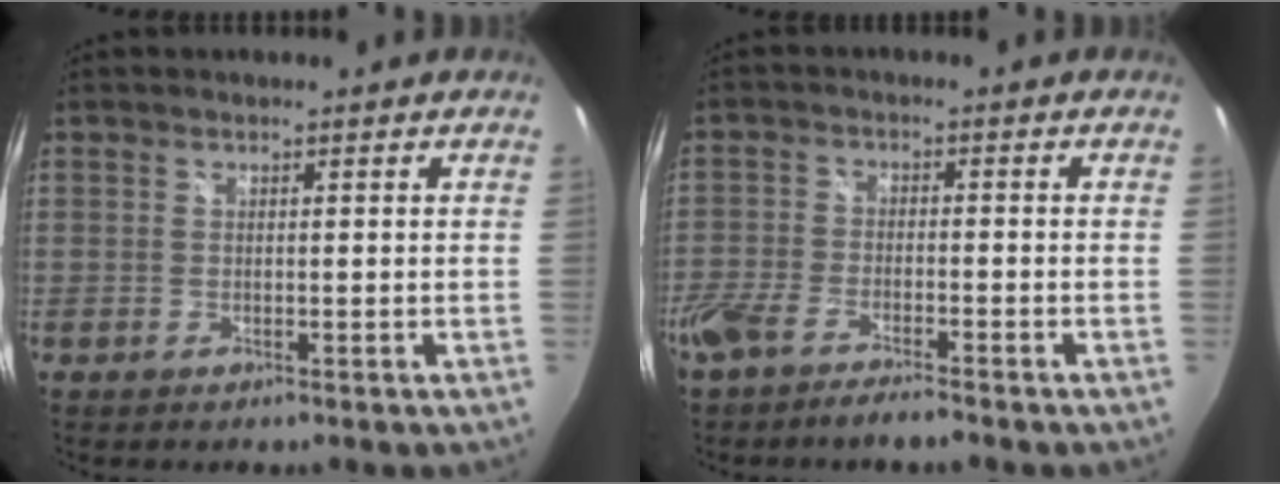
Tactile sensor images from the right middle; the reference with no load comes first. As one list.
[{"total": 7.0, "force": [-5.6, 1.7, 3.9], "torque": [-0.101, -0.017, -0.110]}]